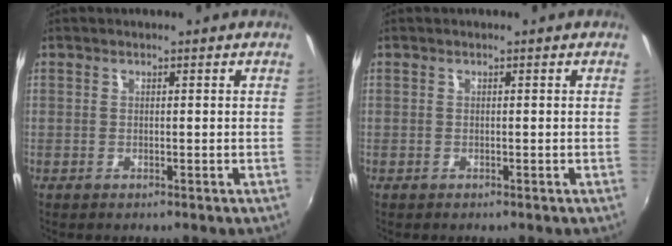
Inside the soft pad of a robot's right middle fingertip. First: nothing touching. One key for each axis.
{"total": 0.0}